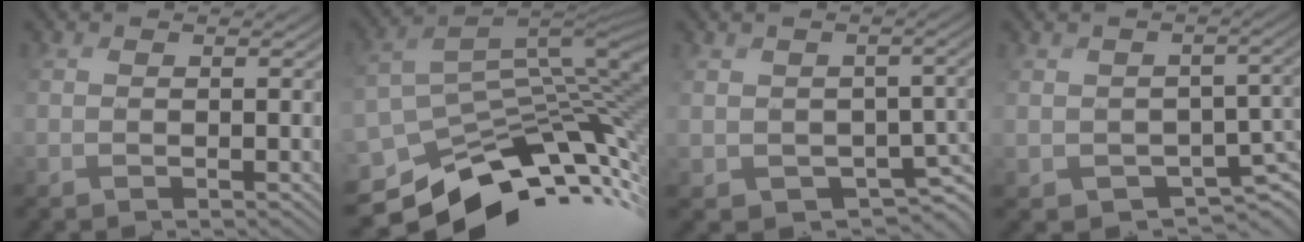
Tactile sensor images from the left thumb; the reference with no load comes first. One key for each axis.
{"total": 10.3, "fx": -5.5, "fy": 6.0, "fz": 6.2, "tx": -0.136, "ty": -0.020, "tz": -0.084}
{"total": 3.0, "fx": -0.8, "fy": 2.8, "fz": 0.8, "tx": -0.025, "ty": -0.016, "tz": -0.001}
{"total": 3.2, "fx": -1.6, "fy": 2.7, "fz": 1.0, "tx": -0.020, "ty": -0.013, "tz": -0.017}